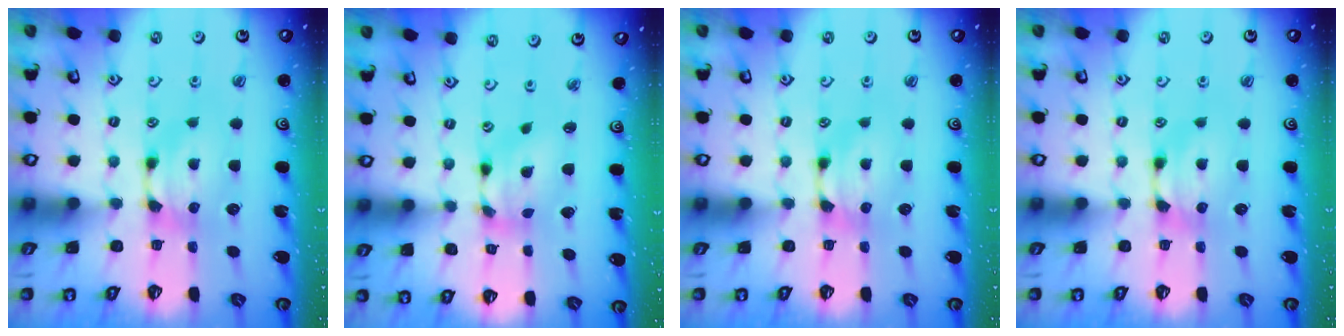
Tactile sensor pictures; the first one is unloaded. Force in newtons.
{"total": 4.7, "press": 4.4, "slide": 1.7}
{"total": 0.0}
{"total": 0.0}